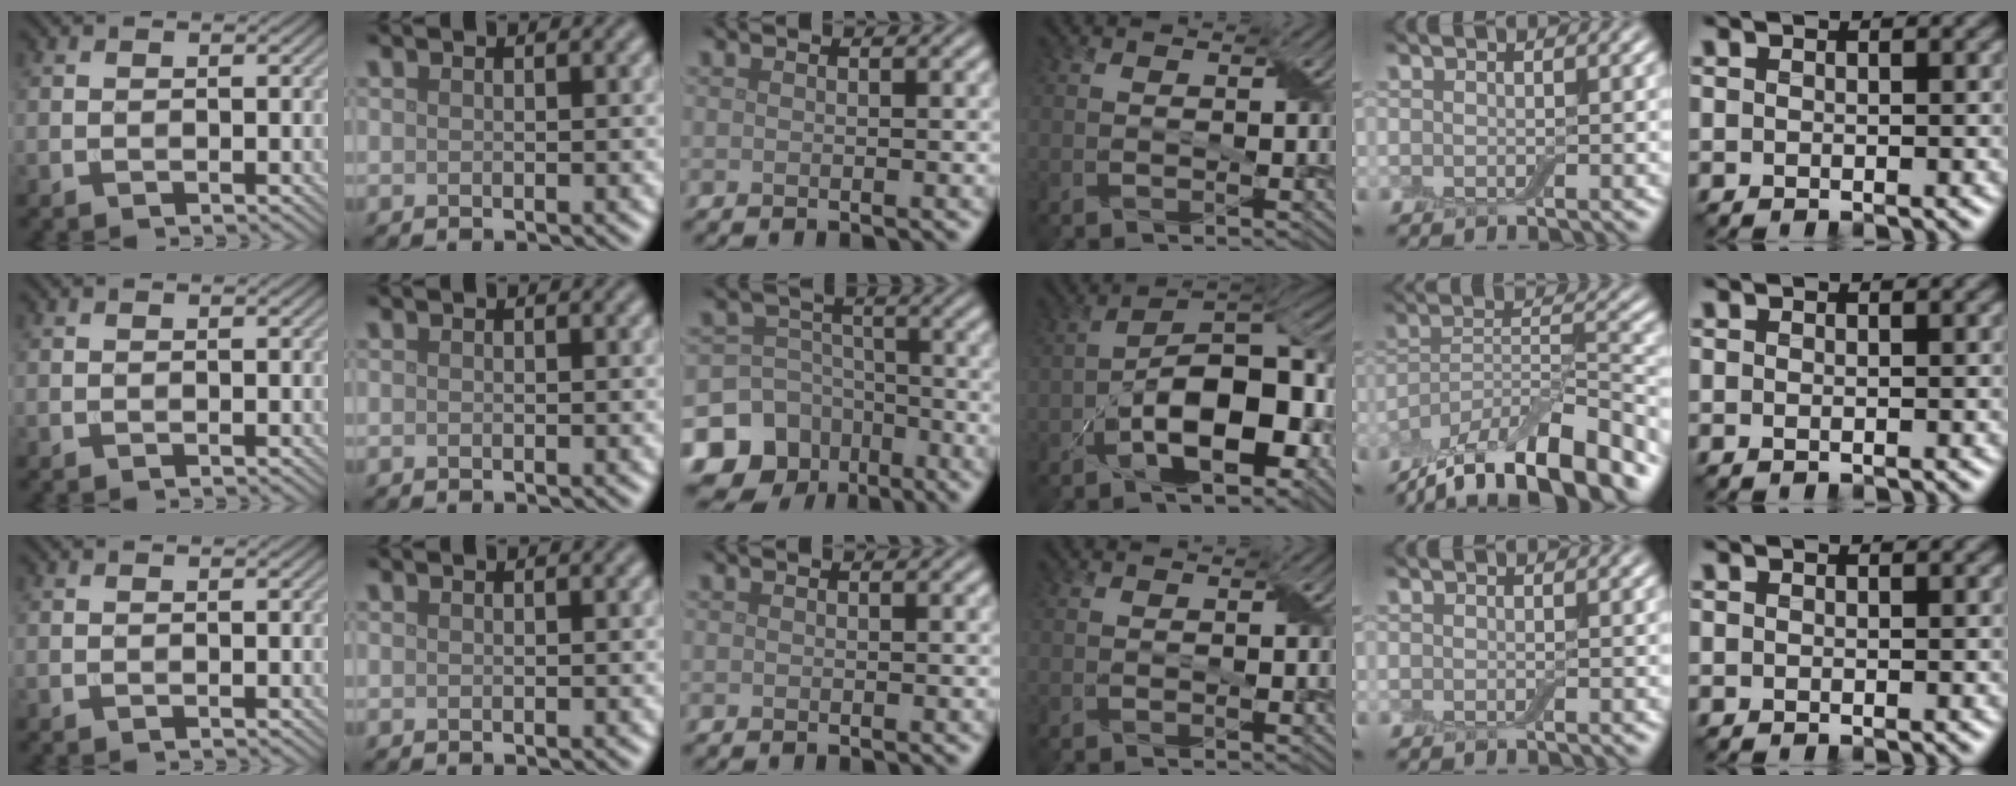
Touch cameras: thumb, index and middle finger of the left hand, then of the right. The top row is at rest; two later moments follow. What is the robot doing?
{"motion": "fold", "object": "cloth"}